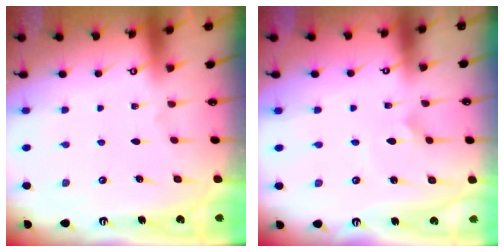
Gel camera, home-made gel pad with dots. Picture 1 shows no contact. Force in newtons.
{"total": 2.2, "press": 2.2, "slide": 0.1}